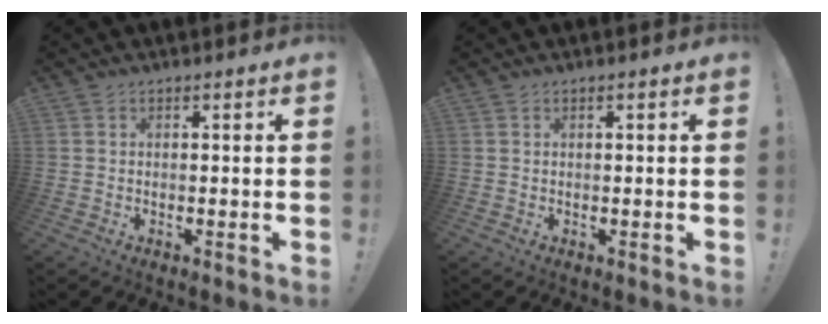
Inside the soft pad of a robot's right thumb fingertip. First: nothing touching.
{"total": 0.6, "force": [0.2, 0.0, 0.6], "torque": [-0.010, 0.000, 0.002]}